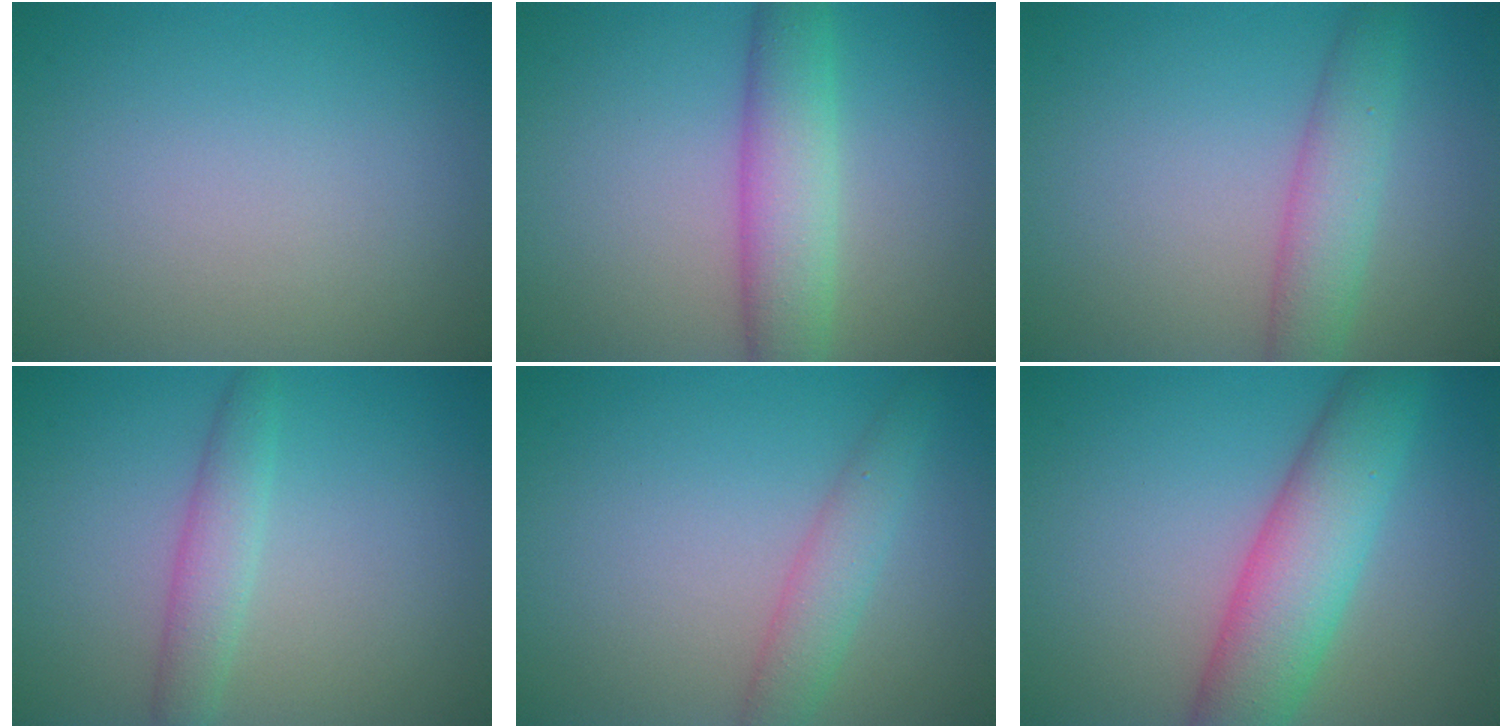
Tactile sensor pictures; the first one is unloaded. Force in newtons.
{"total": 5.1, "press": 5.1, "slide": 0.1}
{"total": 3.9, "press": 3.9, "slide": 0.1}
{"total": 2.6, "press": 2.6, "slide": 0.1}
{"total": 2.8, "press": 2.8, "slide": 0.1}
{"total": 7.3, "press": 7.3, "slide": 0.2}